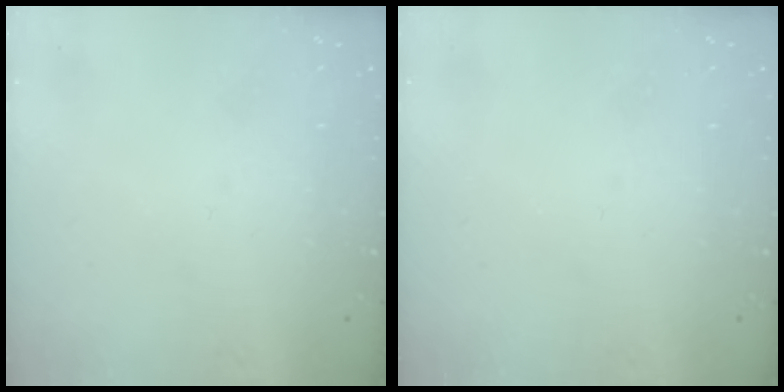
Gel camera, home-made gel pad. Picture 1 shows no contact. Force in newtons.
{"total": 0.0}